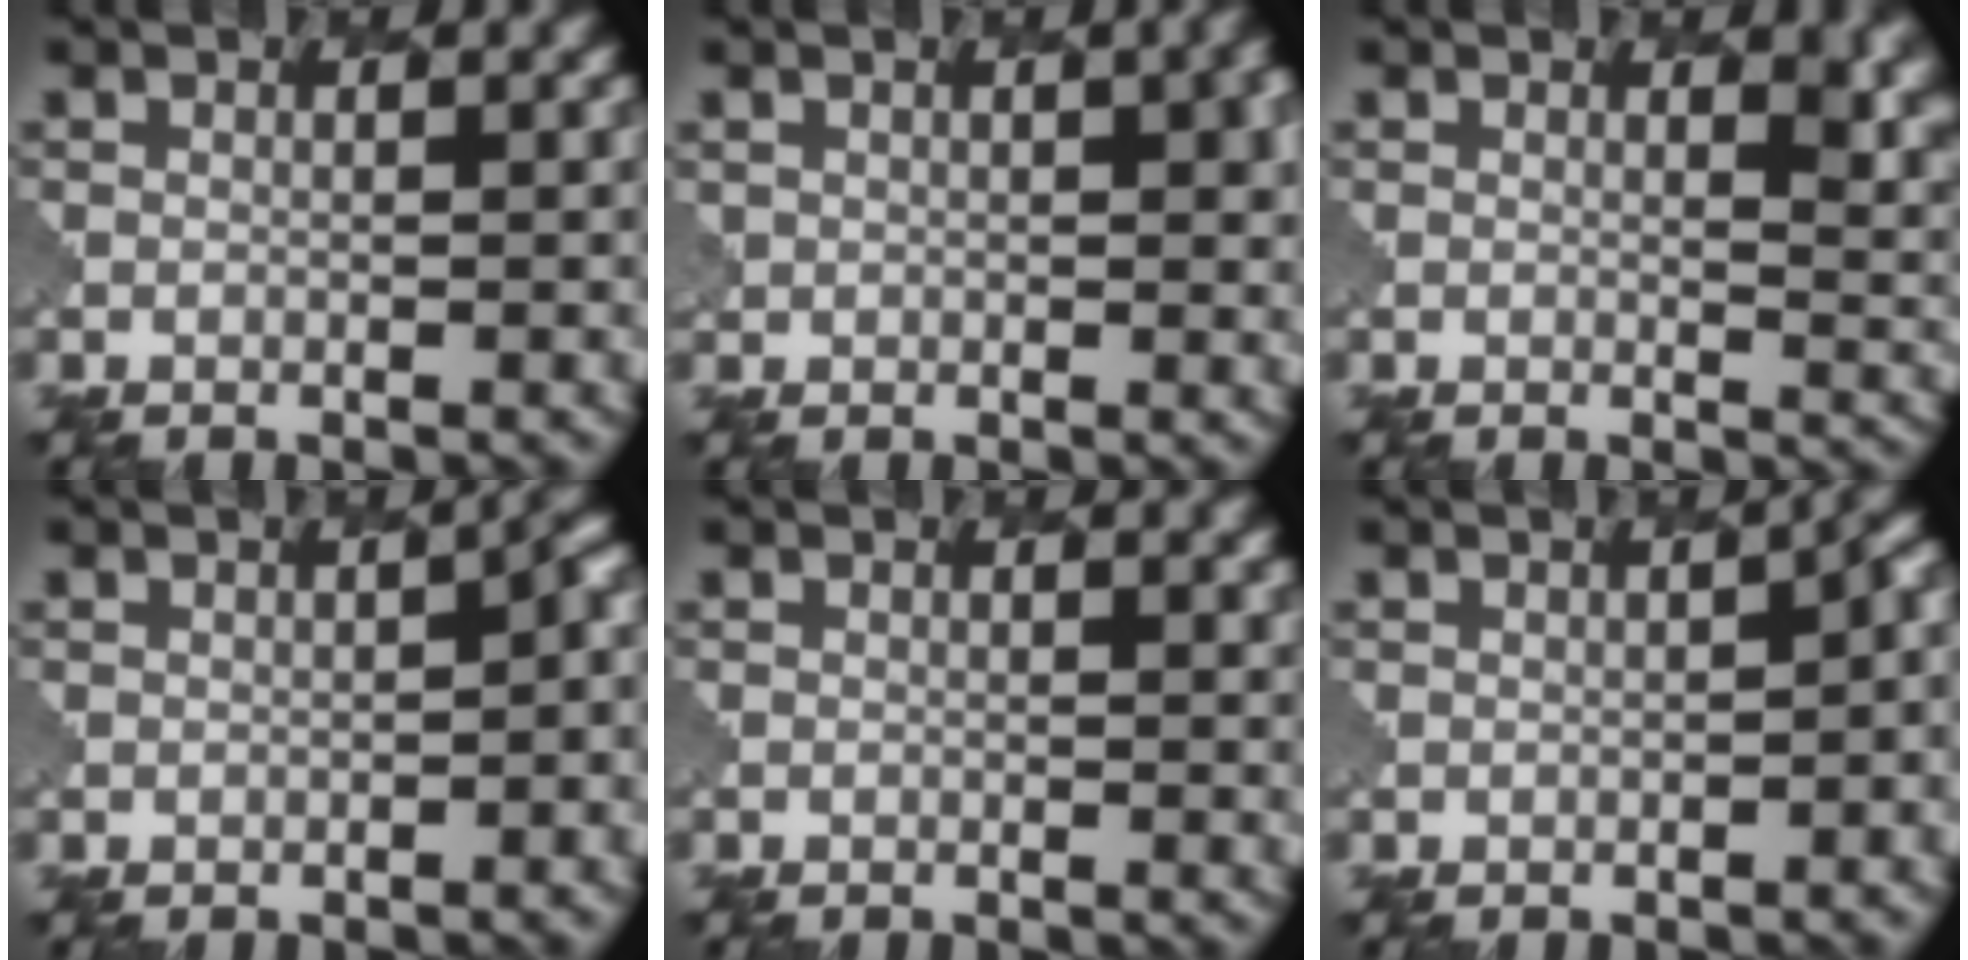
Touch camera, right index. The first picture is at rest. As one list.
[{"total": 4.0, "force": [1.1, 2.5, 2.9], "torque": [-0.038, -0.002, 0.023]}, {"total": 5.1, "force": [2.3, 2.6, 3.8], "torque": [-0.024, -0.006, 0.034]}, {"total": 2.9, "force": [-0.5, 2.0, 2.0], "torque": [-0.013, 0.002, -0.010]}, {"total": 0.9, "force": [0.5, 0.4, 0.7], "torque": [-0.005, -0.004, 0.007]}, {"total": 3.6, "force": [-0.6, 2.2, 2.8], "torque": [-0.023, 0.003, -0.008]}]